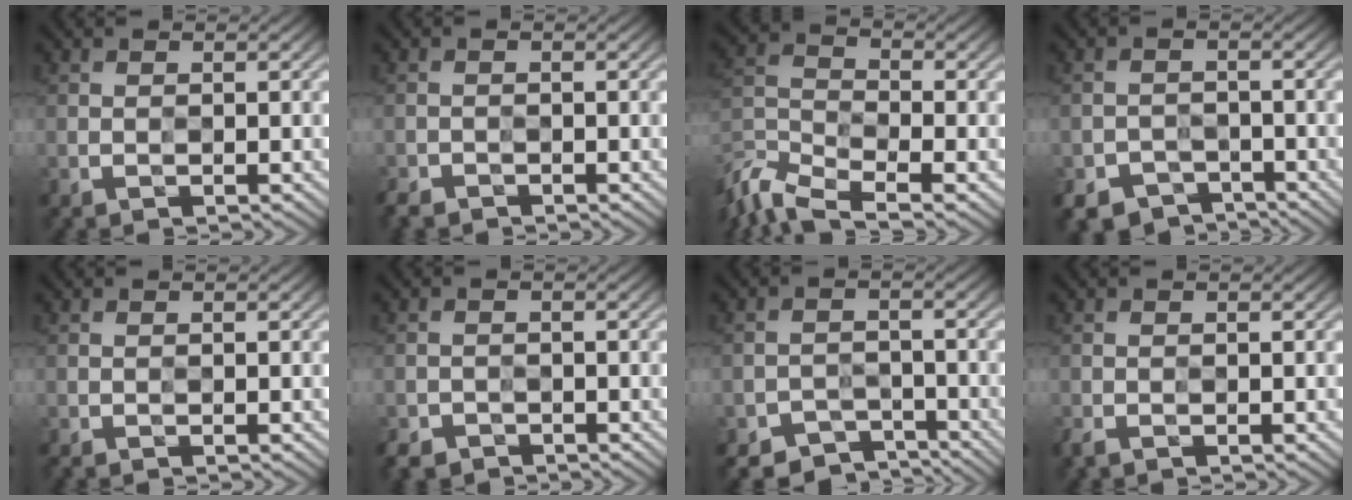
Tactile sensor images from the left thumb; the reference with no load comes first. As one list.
[{"total": 2.5, "force": [-2.1, 1.0, 0.9], "torque": [-0.018, -0.009, -0.041]}, {"total": 9.6, "force": [-6.9, 4.0, 5.3], "torque": [-0.145, -0.013, -0.142]}, {"total": 2.5, "force": [-2.0, 1.1, -1.0], "torque": [0.018, -0.001, -0.040]}, {"total": 0.0}, {"total": 2.7, "force": [-2.3, 1.5, 0.4], "torque": [-0.008, -0.008, -0.047]}, {"total": 3.0, "force": [-2.5, 0.4, -1.6], "torque": [0.032, 0.007, -0.054]}, {"total": 1.3, "force": [-0.9, 0.4, 0.9], "torque": [-0.021, -0.004, -0.019]}]